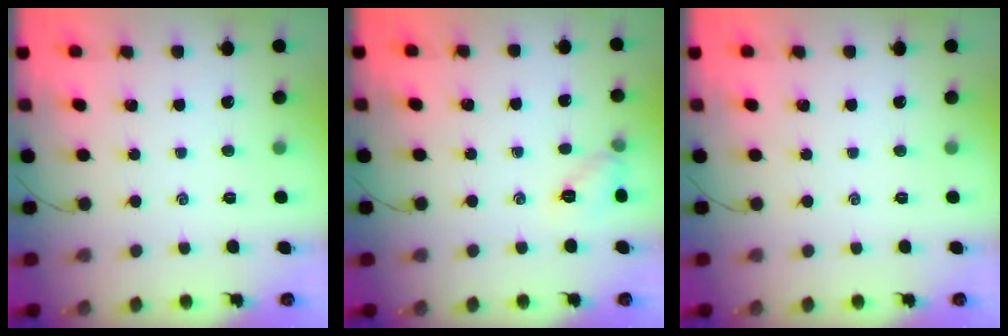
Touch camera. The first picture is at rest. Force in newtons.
{"total": 6.8, "press": 6.5, "slide": 1.9}
{"total": 0.0}